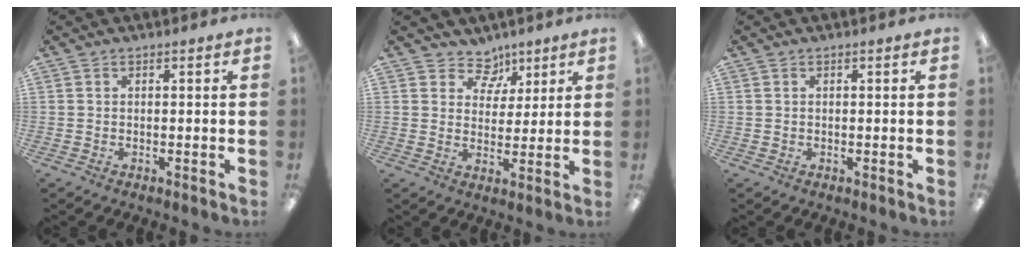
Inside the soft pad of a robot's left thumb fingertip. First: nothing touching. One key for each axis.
{"total": 7.5, "fx": 5.0, "fy": 5.4, "fz": 1.5, "tx": -0.016, "ty": -0.033, "tz": 0.092}
{"total": 0.5, "fx": 0.2, "fy": 0.4, "fz": -0.1, "tx": 0.001, "ty": 0.004, "tz": 0.004}